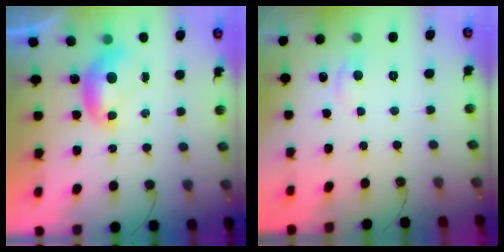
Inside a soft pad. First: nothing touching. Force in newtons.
{"total": 0.8, "press": 0.3, "slide": 0.8}